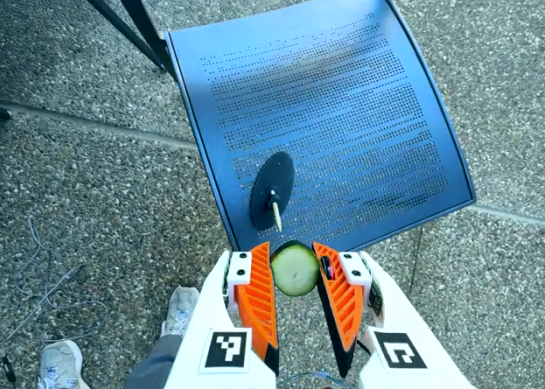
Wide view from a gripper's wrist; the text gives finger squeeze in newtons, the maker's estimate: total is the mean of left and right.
{"total": 9.0, "left": 8.2, "right": 9.7}